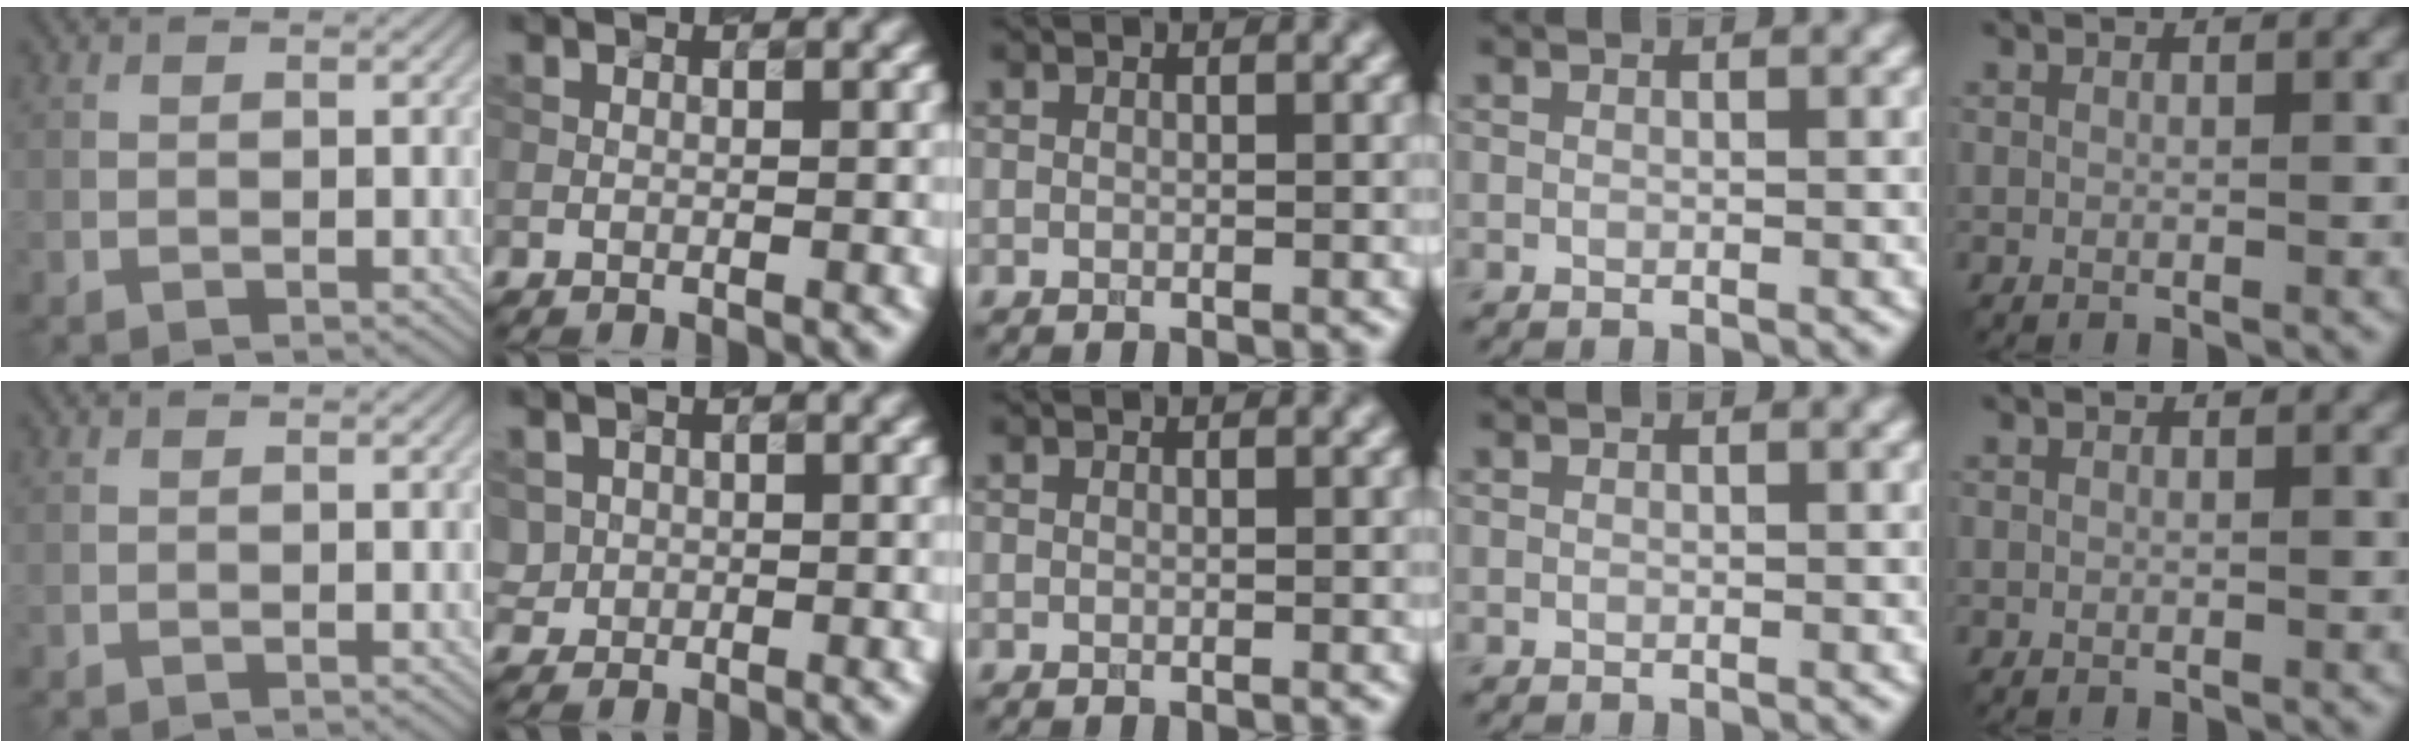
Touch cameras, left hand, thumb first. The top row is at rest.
{"index": {"total": 1.6, "force": [0.2, 1.6, -0.1], "torque": [0.004, -0.001, 0.005]}}